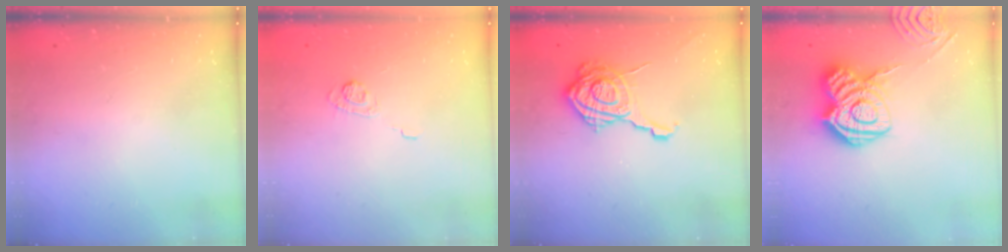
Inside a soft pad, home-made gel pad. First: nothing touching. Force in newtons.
{"total": 3.6, "press": 3.3, "slide": 1.5}
{"total": 16.1, "press": 16.1, "slide": 0.5}
{"total": 13.3, "press": 13.3, "slide": 0.8}